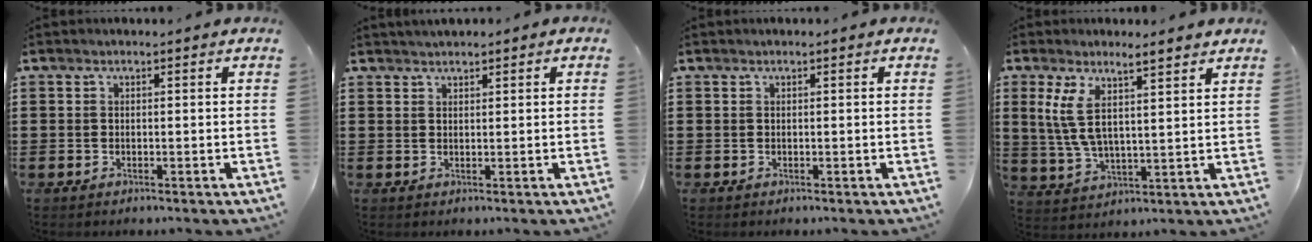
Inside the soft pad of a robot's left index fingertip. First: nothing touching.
{"total": 1.1, "force": [1.0, 0.4, 0.1], "torque": [-0.004, 0.003, 0.018]}
{"total": 0.0}
{"total": 7.0, "force": [4.3, 1.5, 5.3], "torque": [-0.126, -0.010, 0.072]}